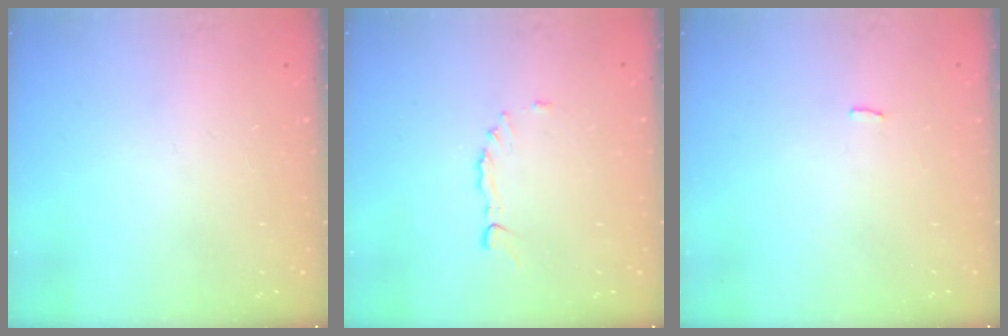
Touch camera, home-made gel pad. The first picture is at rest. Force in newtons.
{"total": 3.0, "press": 2.9, "slide": 0.7}
{"total": 1.5, "press": 1.4, "slide": 0.3}